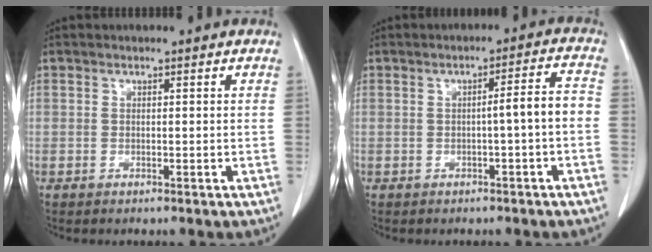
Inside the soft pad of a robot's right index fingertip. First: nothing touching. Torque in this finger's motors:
{"motor_torque": [0.65, -0.27, 0.35, 0.06]}